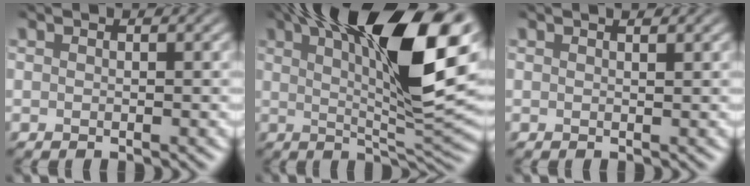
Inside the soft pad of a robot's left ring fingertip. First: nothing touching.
{"total": 16.5, "force": [6.3, 4.1, 14.7], "torque": [-0.216, 0.020, 0.098]}
{"total": 0.7, "force": [0.6, 0.1, 0.4], "torque": [-0.006, 0.001, 0.009]}